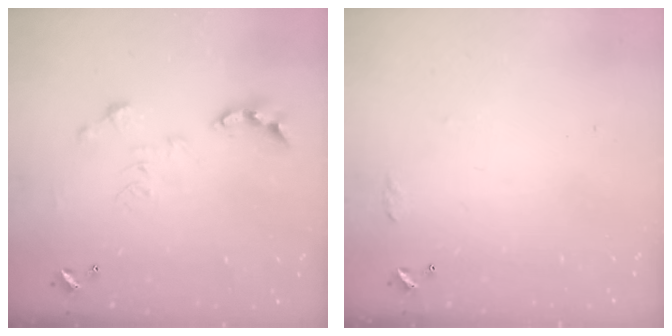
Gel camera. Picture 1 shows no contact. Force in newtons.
{"total": 6.3, "press": 6.3, "slide": 0.8}